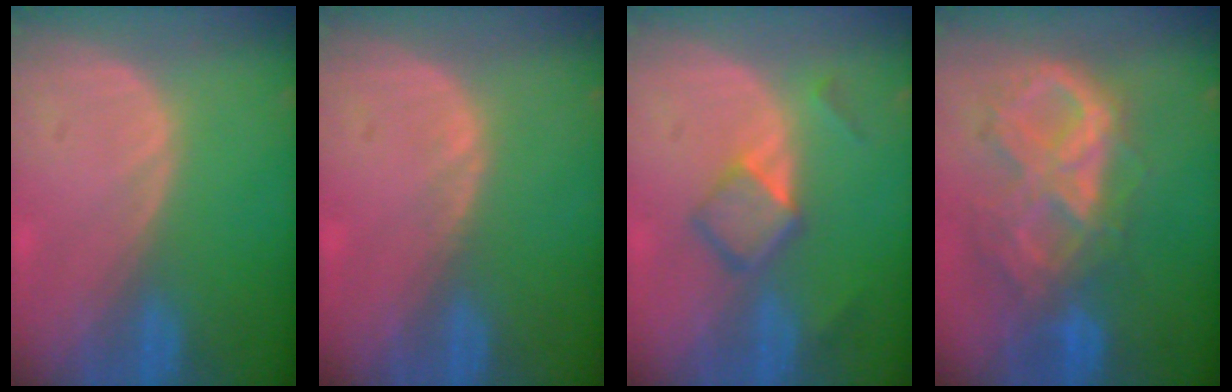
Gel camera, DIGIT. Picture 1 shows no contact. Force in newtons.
{"total": 0.7, "press": 0.6, "slide": 0.3}
{"total": 5.0, "press": 4.6, "slide": 1.9}
{"total": 10.5, "press": 8.9, "slide": 5.5}